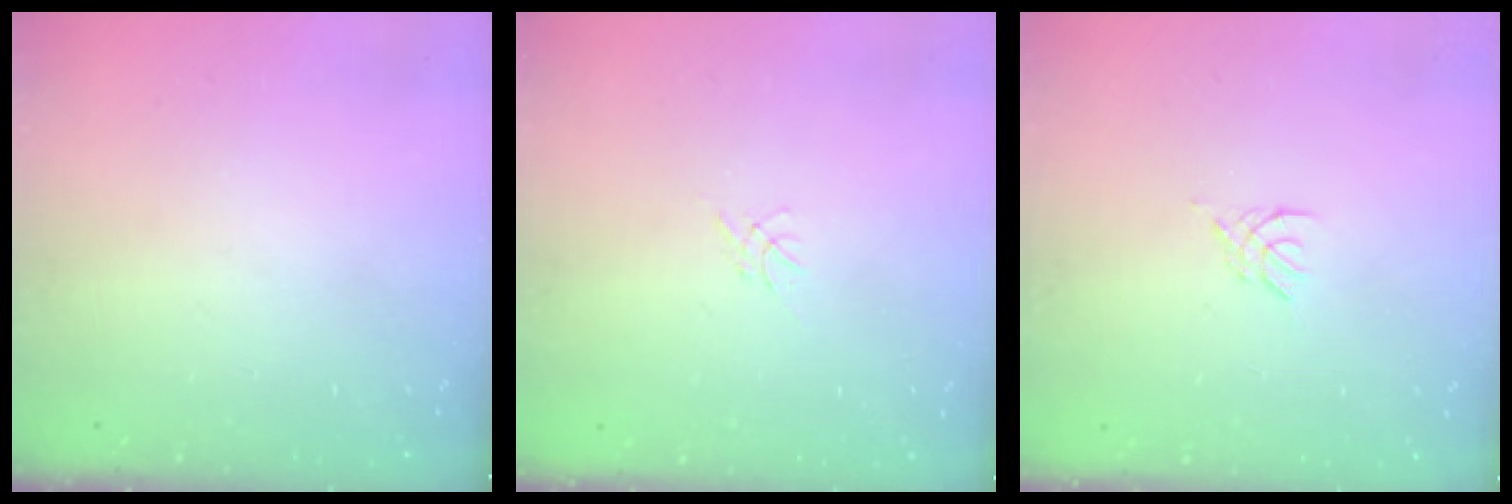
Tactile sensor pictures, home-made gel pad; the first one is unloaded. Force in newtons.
{"total": 0.0}
{"total": 2.6, "press": 2.5, "slide": 0.6}